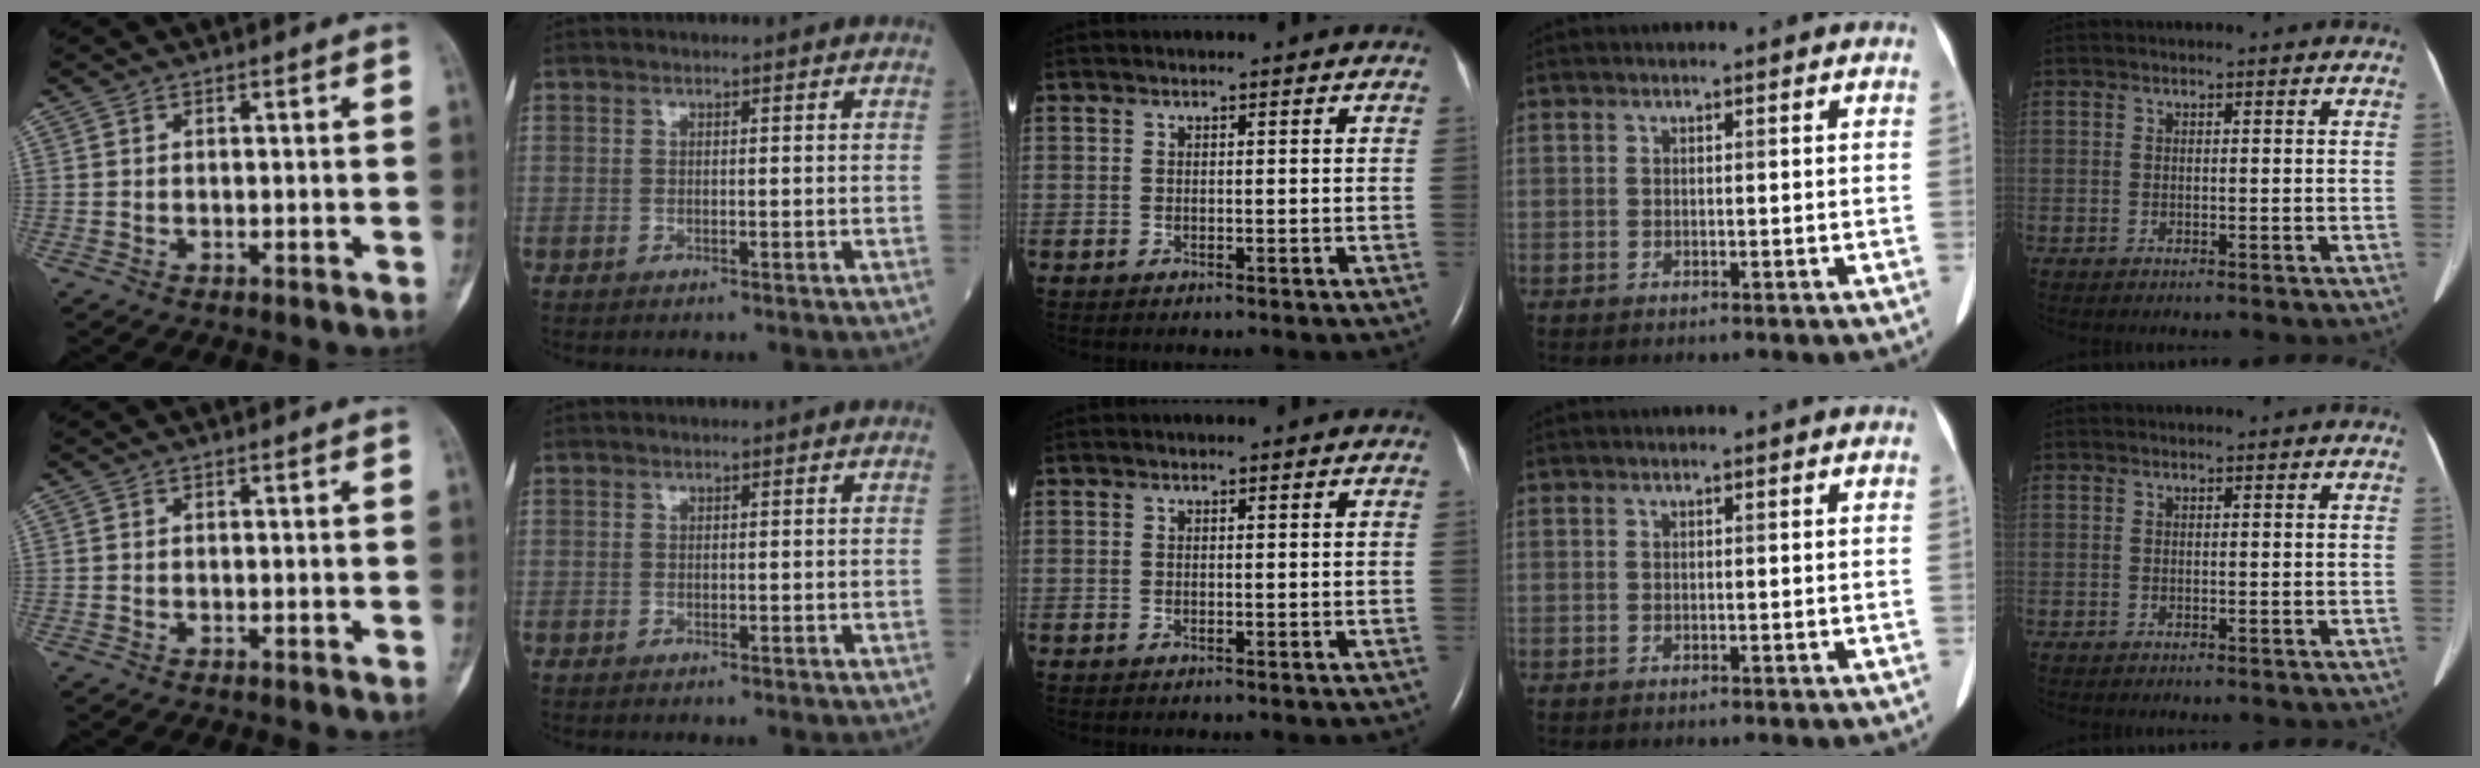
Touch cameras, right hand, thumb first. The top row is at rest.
{}